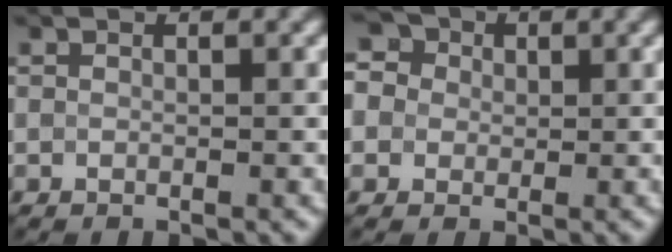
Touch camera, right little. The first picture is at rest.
{"total": 7.1, "force": [2.9, 5.6, 3.2], "torque": [-0.051, 0.040, 0.014]}